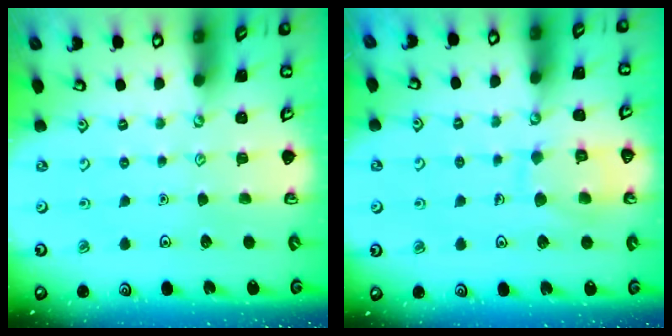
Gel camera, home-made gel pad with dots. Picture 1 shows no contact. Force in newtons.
{"total": 10.3, "press": 10.2, "slide": 0.9}